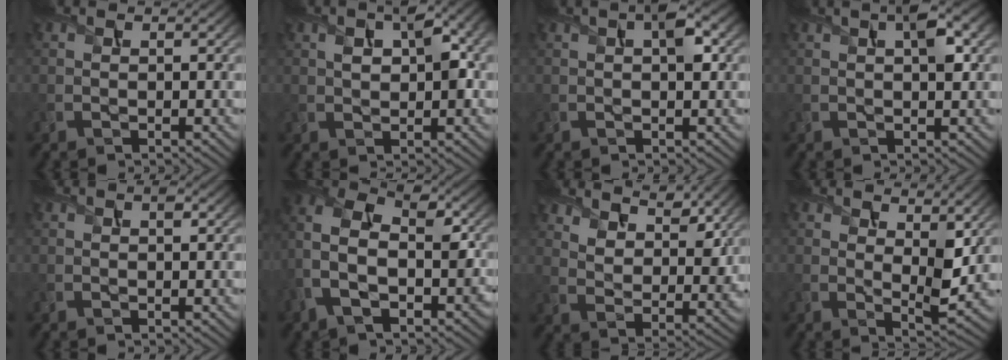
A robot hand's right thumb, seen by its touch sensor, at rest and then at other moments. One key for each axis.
{"total": 5.8, "fx": 1.3, "fy": 2.7, "fz": 5.0, "tx": -0.079, "ty": 0.009, "tz": 0.022}
{"total": 3.0, "fx": 0.9, "fy": 0.9, "fz": 2.7, "tx": -0.047, "ty": 0.010, "tz": 0.012}
{"total": 3.9, "fx": 1.3, "fy": 1.0, "fz": 3.5, "tx": -0.064, "ty": 0.009, "tz": 0.020}
{"total": 0.7, "fx": 0.3, "fy": 0.3, "fz": 0.6, "tx": -0.010, "ty": 0.001, "tz": 0.004}
{"total": 10.5, "fx": -3.1, "fy": 6.5, "fz": 7.7, "tx": -0.154, "ty": -0.010, "tz": -0.058}
{"total": 8.9, "fx": 7.0, "fy": 3.6, "fz": 4.2, "tx": -0.088, "ty": -0.014, "tz": 0.122}
{"total": 5.4, "fx": 2.6, "fy": 2.1, "fz": 4.2, "tx": -0.076, "ty": -0.011, "tz": 0.045}